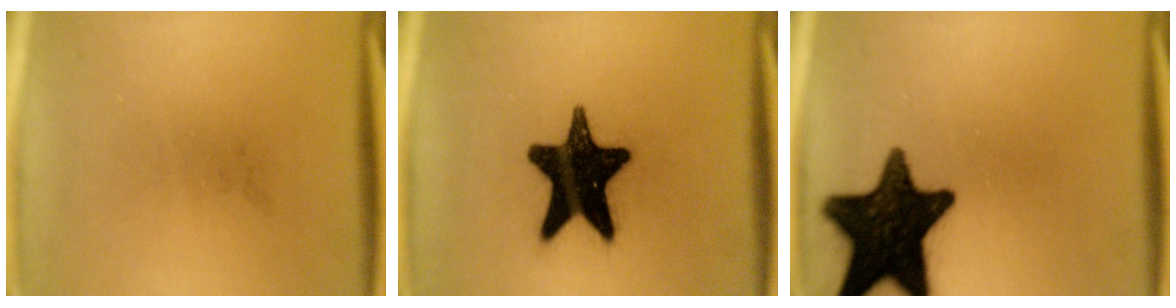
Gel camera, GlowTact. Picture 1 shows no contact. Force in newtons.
{"total": 18.0}
{"total": 18.0}